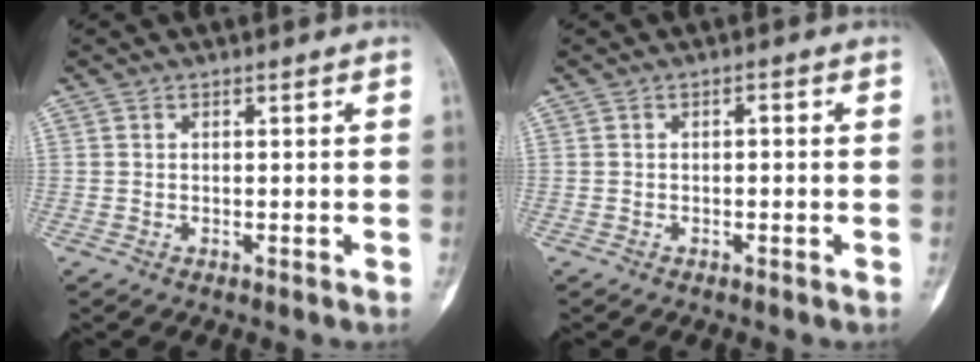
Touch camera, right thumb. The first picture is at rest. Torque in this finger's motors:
{"motor_torque": [-0.32, 0.08, 0.10, -0.10, -0.01]}